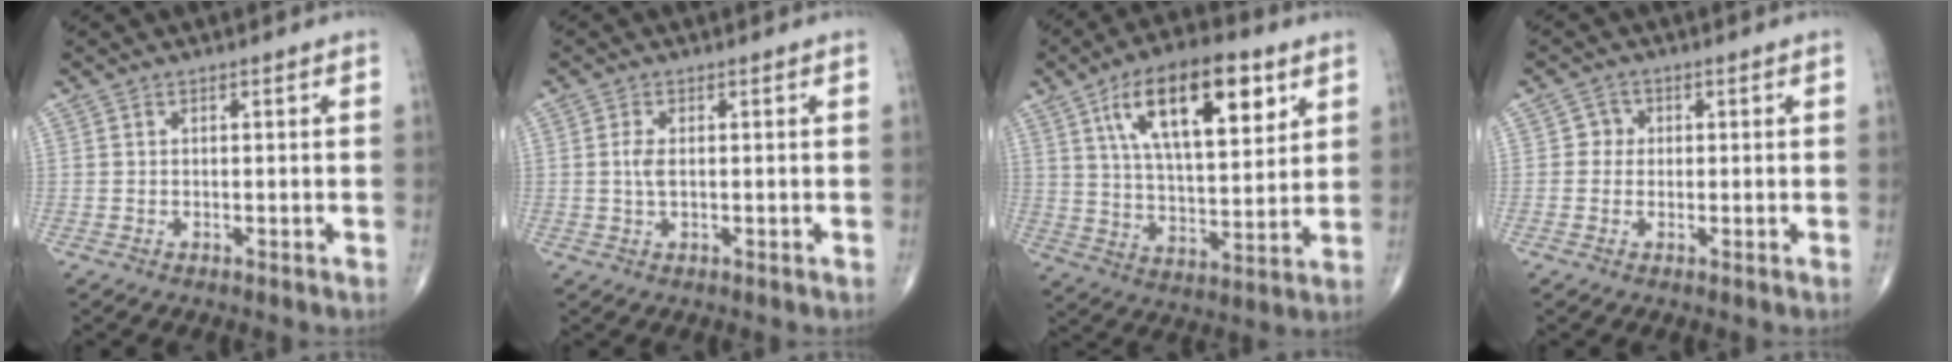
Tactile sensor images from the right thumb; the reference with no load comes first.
{"total": 2.2, "force": [0.1, 1.0, 2.0], "torque": [-0.046, 0.002, 0.002]}
{"total": 19.7, "force": [8.7, 8.3, 15.6], "torque": [-0.225, -0.027, 0.146]}
{"total": 2.2, "force": [0.1, 2.1, 0.6], "torque": [0.008, 0.007, -0.007]}